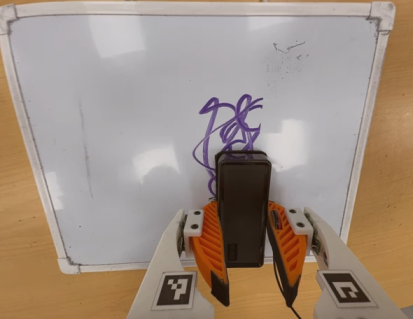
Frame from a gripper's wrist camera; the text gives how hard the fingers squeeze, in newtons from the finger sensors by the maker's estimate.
{"total": 7.8, "left": 6.4, "right": 9.2}